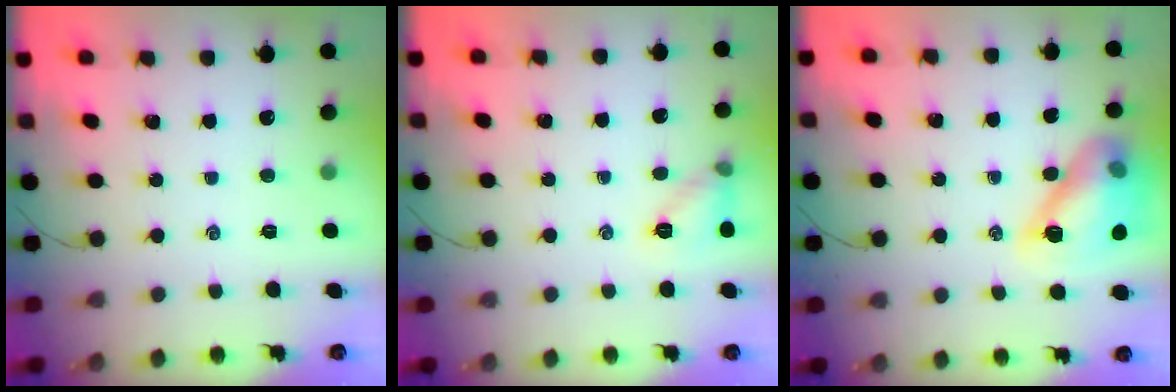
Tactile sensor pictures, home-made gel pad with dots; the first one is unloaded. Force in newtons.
{"total": 7.7, "press": 7.6, "slide": 1.4}
{"total": 14.2, "press": 13.9, "slide": 3.3}